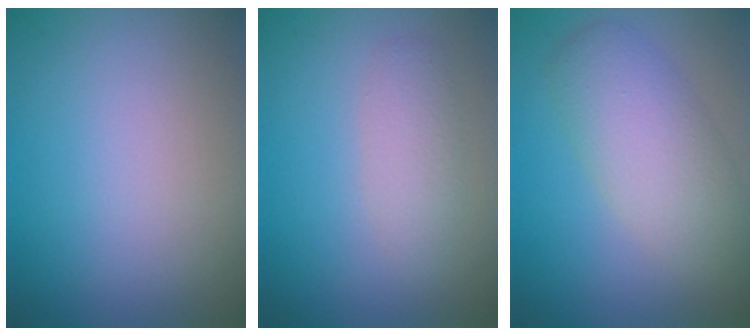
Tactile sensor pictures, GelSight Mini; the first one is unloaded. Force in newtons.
{"total": 2.3, "press": 2.3, "slide": 0.1}
{"total": 5.1, "press": 5.1, "slide": 0.2}